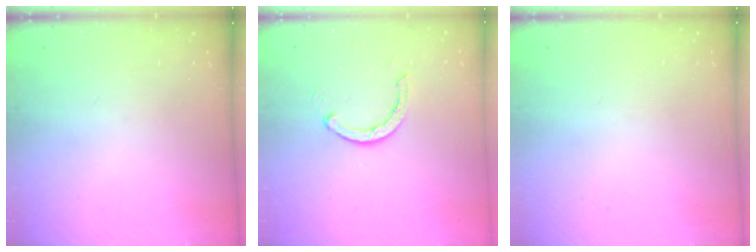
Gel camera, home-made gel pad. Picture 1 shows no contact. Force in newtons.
{"total": 2.9, "press": 2.8, "slide": 0.5}
{"total": 2.6, "press": 2.6, "slide": 0.2}